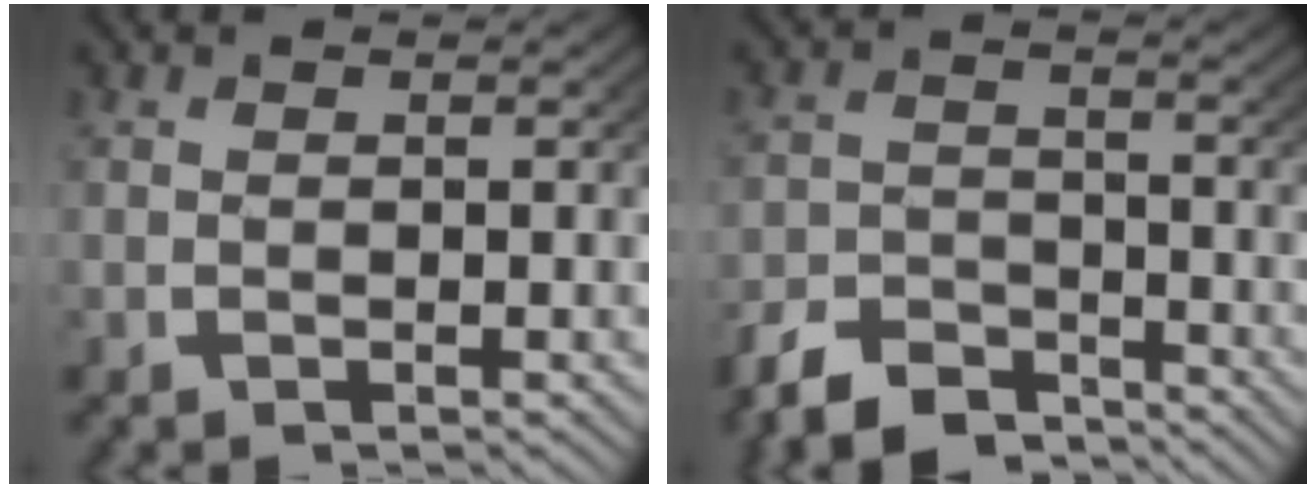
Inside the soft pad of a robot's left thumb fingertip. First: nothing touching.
{"total": 5.6, "force": [-4.8, 2.4, 1.7], "torque": [-0.026, -0.014, -0.087]}